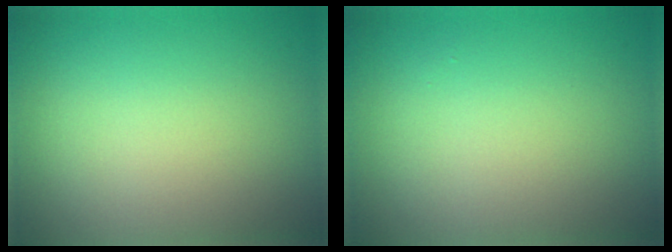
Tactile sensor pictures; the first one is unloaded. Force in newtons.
{"total": 0.0}